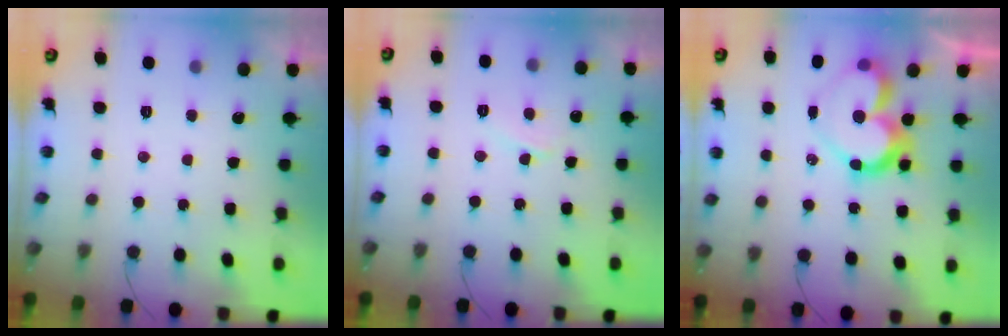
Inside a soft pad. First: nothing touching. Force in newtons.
{"total": 4.6, "press": 4.5, "slide": 0.6}
{"total": 12.9, "press": 12.9, "slide": 1.5}